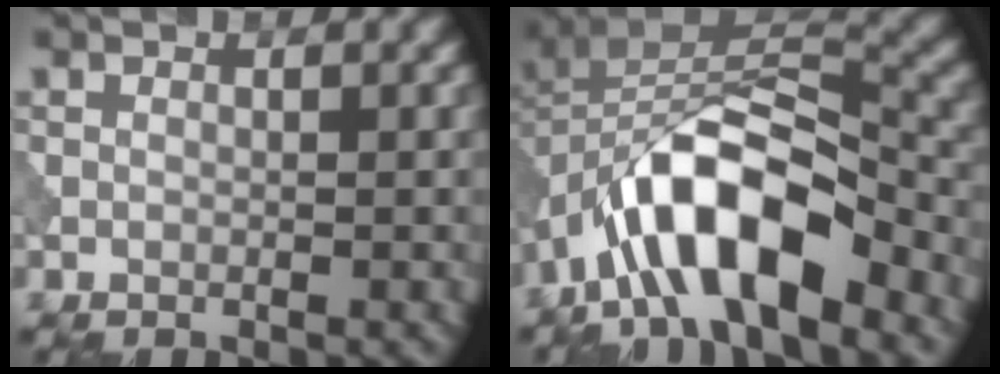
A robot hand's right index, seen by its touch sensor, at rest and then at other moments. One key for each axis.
{"total": 11.4, "fx": -5.7, "fy": 4.6, "fz": 8.7, "tx": -0.144, "ty": 0.015, "tz": -0.107}